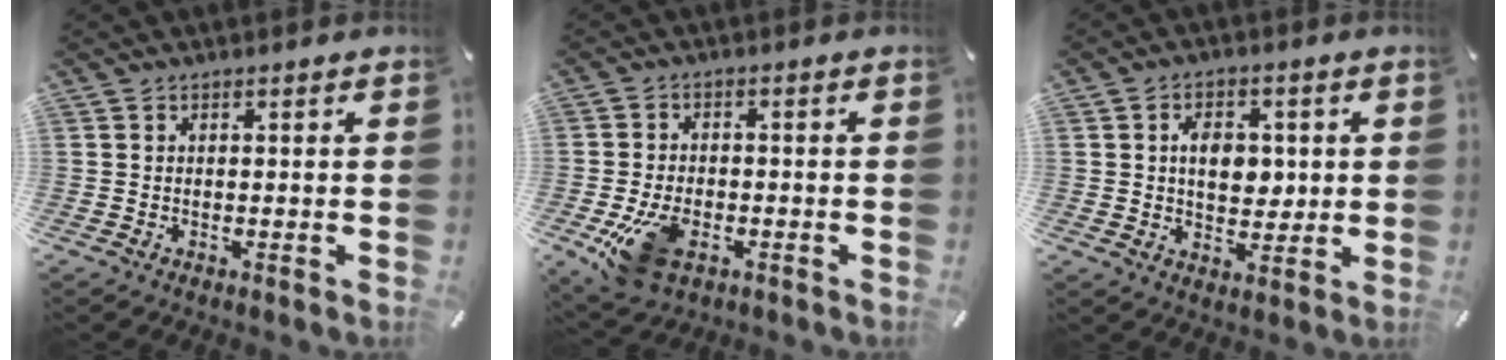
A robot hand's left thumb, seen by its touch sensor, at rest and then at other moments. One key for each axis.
{"total": 10.0, "fx": -3.5, "fy": 6.3, "fz": 7.0, "tx": -0.143, "ty": 0.003, "tz": -0.062}
{"total": 7.7, "fx": 1.2, "fy": 5.6, "fz": 5.2, "tx": -0.078, "ty": 0.004, "tz": 0.017}